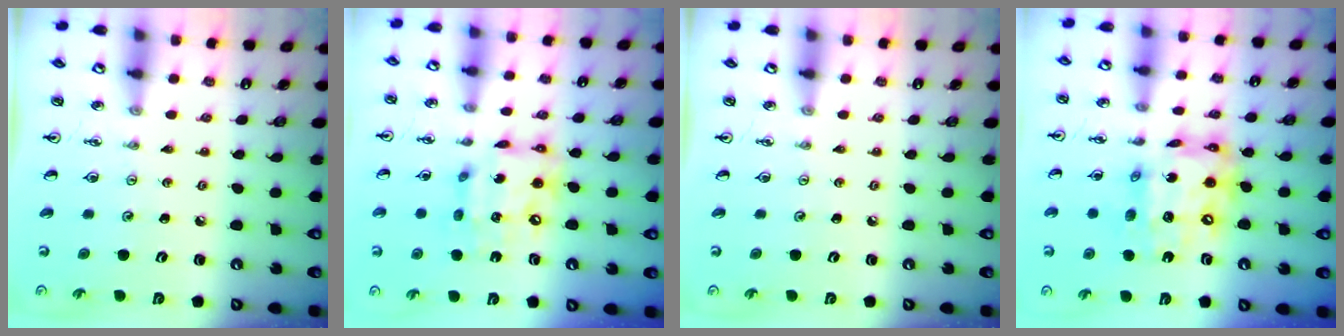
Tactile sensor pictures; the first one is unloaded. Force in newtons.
{"total": 14.0, "press": 13.9, "slide": 1.5}
{"total": 0.0}
{"total": 15.1, "press": 15.1, "slide": 0.9}